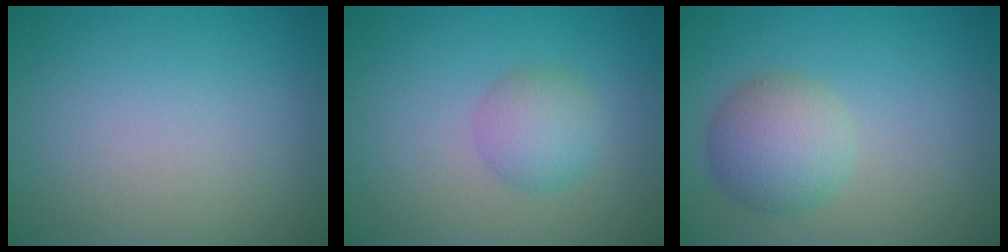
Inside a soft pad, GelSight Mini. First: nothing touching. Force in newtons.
{"total": 2.8, "press": 2.8, "slide": 0.0}
{"total": 4.3, "press": 4.3, "slide": 0.1}